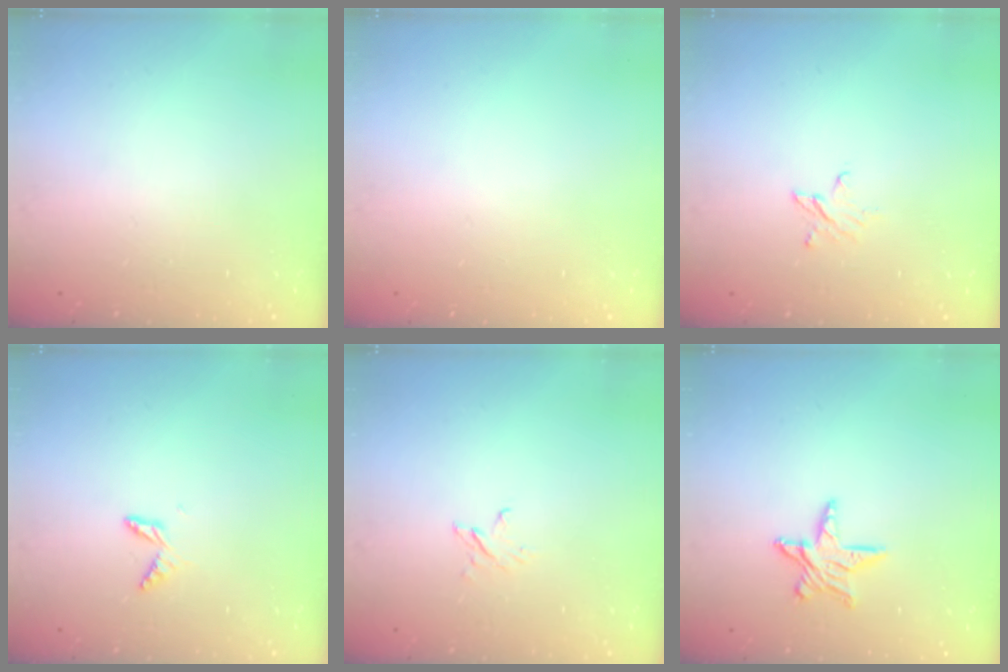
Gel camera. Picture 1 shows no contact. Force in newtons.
{"total": 0.0}
{"total": 3.2, "press": 3.2, "slide": 0.3}
{"total": 4.6, "press": 4.6, "slide": 0.4}
{"total": 2.4, "press": 2.4, "slide": 0.3}
{"total": 9.0, "press": 9.0, "slide": 0.8}